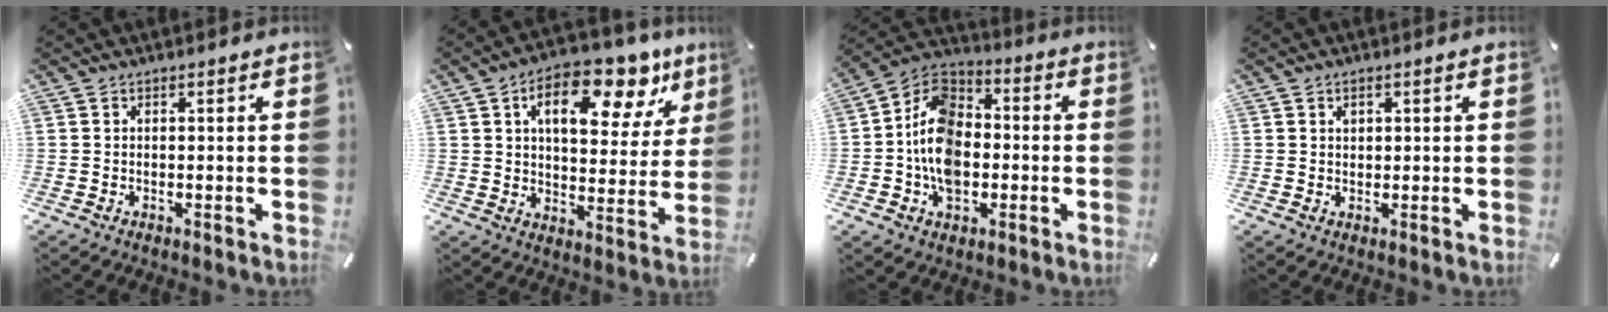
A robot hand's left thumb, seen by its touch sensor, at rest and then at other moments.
{"total": 16.4, "force": [8.8, 8.8, 10.8], "torque": [-0.144, -0.051, 0.140]}
{"total": 13.7, "force": [-3.8, 10.3, 8.3], "torque": [-0.179, 0.024, -0.073]}
{"total": 1.6, "force": [0.6, 1.3, 0.7], "torque": [-0.007, 0.000, 0.008]}